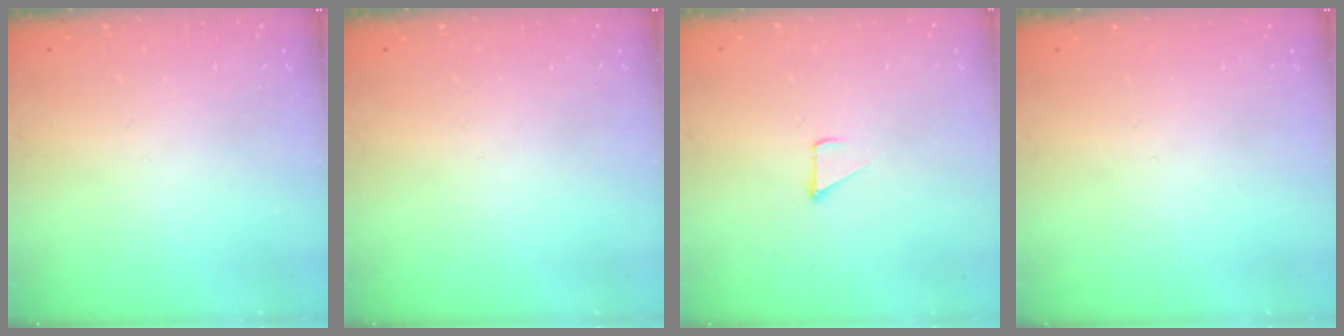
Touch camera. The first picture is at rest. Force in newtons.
{"total": 0.0}
{"total": 1.5, "press": 1.5, "slide": 0.1}
{"total": 0.0}